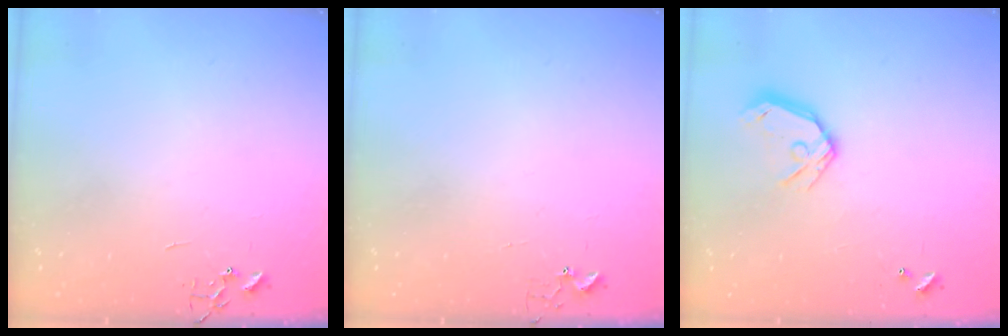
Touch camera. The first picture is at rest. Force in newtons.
{"total": 2.7, "press": 2.7, "slide": 0.3}
{"total": 11.2, "press": 11.0, "slide": 1.8}